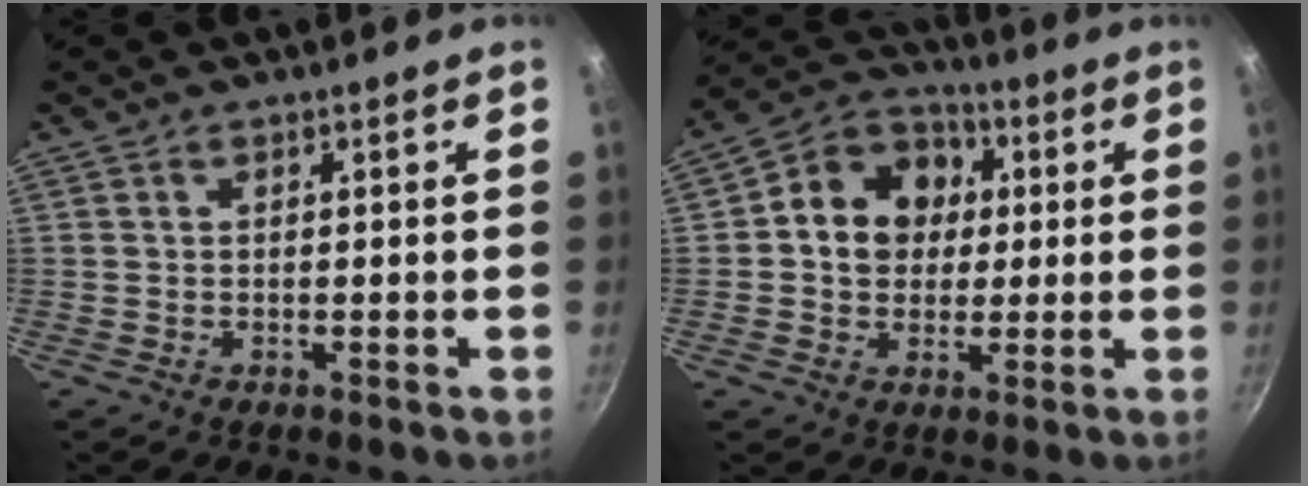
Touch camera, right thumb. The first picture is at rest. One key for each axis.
{"total": 12.8, "fx": 1.8, "fy": 10.8, "fz": 6.8, "tx": -0.082, "ty": 0.017, "tz": 0.011}